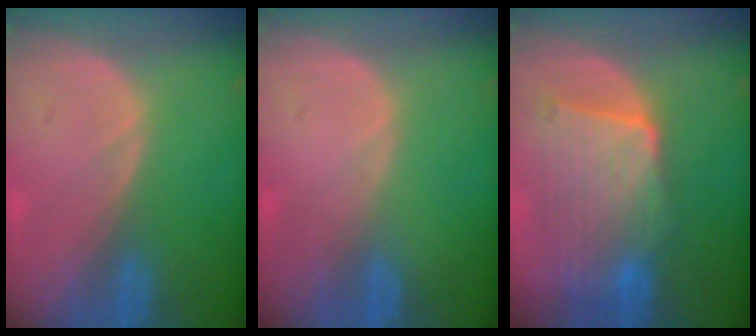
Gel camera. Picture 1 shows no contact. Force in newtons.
{"total": 0.0}
{"total": 9.3, "press": 8.6, "slide": 3.4}